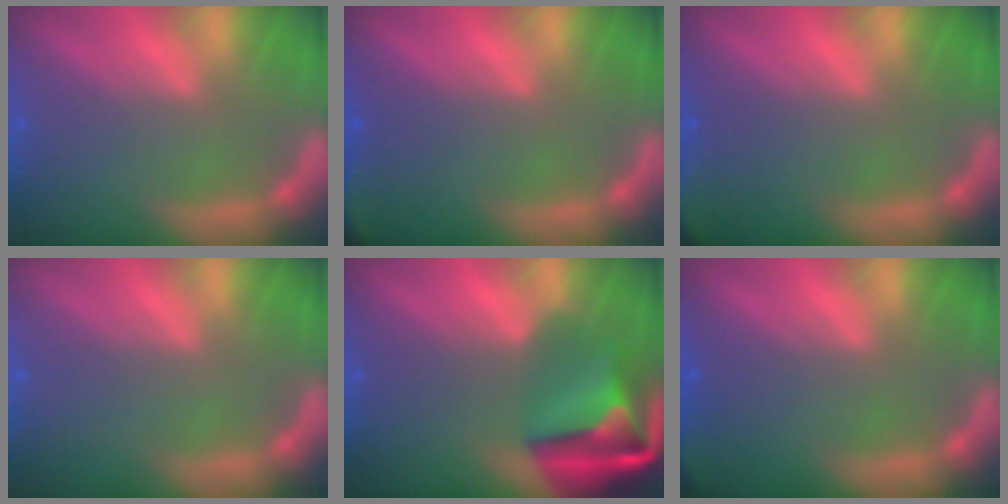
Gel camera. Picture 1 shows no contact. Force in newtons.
{"total": 2.9}
{"total": 4.4}
{"total": 0.0}
{"total": 10.1}
{"total": 1.4}